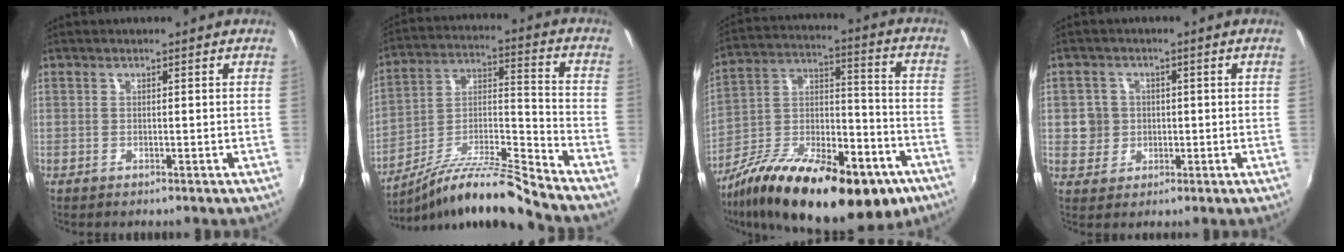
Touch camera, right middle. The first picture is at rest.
{"total": 13.4, "force": [-11.5, -0.9, 6.8], "torque": [-0.121, 0.013, -0.219]}
{"total": 29.6, "force": [-17.4, 12.1, 20.6], "torque": [-0.346, -0.014, -0.262]}
{"total": 4.6, "force": [0.0, 4.5, 0.8], "torque": [-0.014, 0.014, 0.002]}